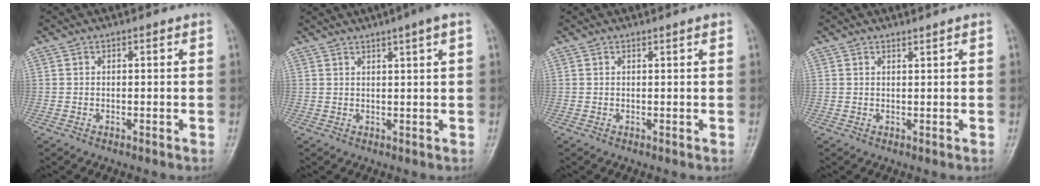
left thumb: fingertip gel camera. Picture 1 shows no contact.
{"total": 4.8, "force": [2.9, 0.1, 3.8], "torque": [-0.055, 0.010, 0.044]}
{"total": 0.7, "force": [0.5, 0.0, 0.5], "torque": [-0.007, -0.002, 0.006]}
{"total": 0.6, "force": [0.6, -0.1, 0.2], "torque": [-0.006, -0.007, 0.012]}